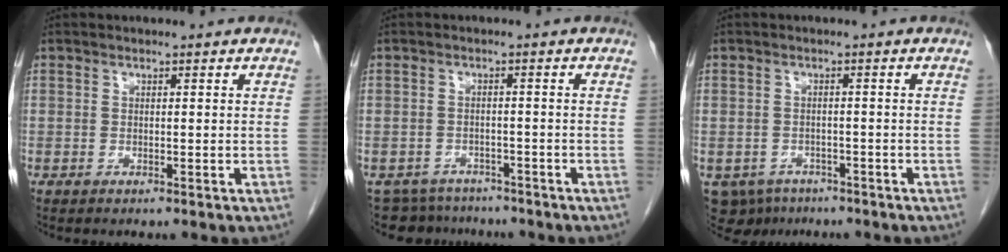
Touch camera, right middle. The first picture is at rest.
{"total": 6.1, "force": [-5.5, 2.7, -0.4], "torque": [0.007, 0.012, -0.072]}
{"total": 6.5, "force": [-4.6, 4.5, 1.1], "torque": [-0.021, -0.002, -0.062]}